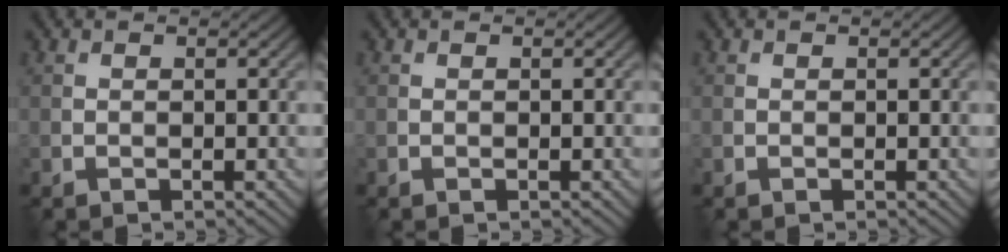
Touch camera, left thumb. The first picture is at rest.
{"total": 0.0}
{"total": 0.0}